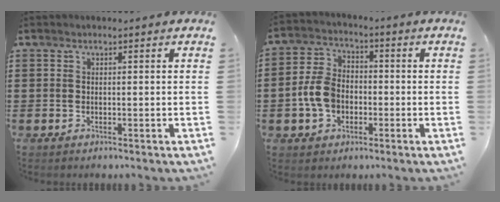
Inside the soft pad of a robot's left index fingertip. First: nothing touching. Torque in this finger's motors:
{"motor_torque": [1.36, 0.58, 0.37, 0.13]}